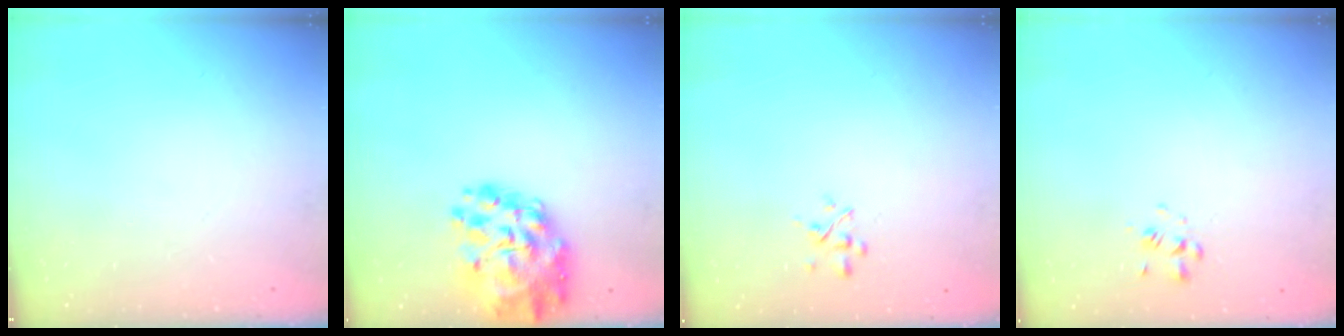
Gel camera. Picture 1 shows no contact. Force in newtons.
{"total": 15.3, "press": 14.6, "slide": 4.5}
{"total": 2.2, "press": 2.0, "slide": 0.9}
{"total": 0.9, "press": 0.7, "slide": 0.6}